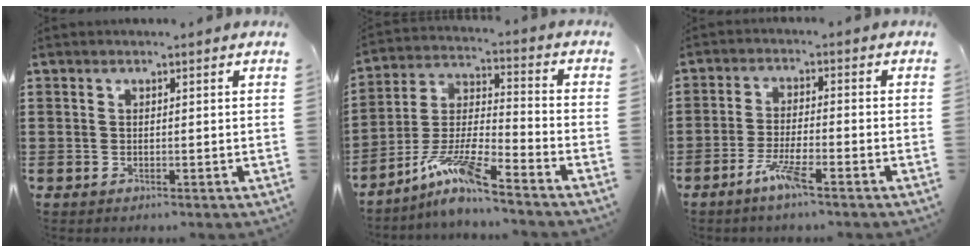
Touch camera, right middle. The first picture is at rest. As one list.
[{"total": 9.0, "force": [-7.4, 0.4, 5.1], "torque": [-0.119, -0.010, -0.148]}, {"total": 5.0, "force": [-3.2, 0.6, 3.8], "torque": [-0.081, -0.005, -0.060]}]